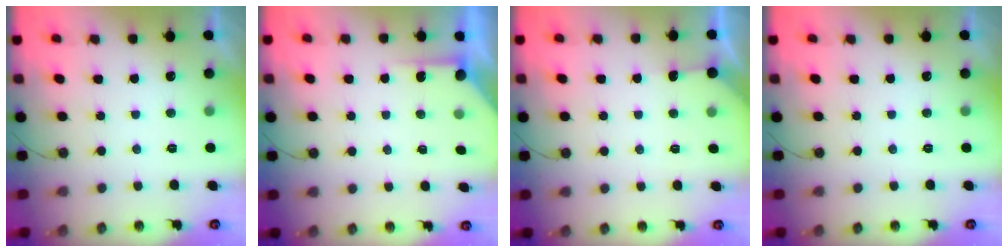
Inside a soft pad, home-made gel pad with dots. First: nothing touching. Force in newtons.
{"total": 3.2, "press": 3.2, "slide": 0.3}
{"total": 2.9, "press": 2.9, "slide": 0.4}
{"total": 0.0}